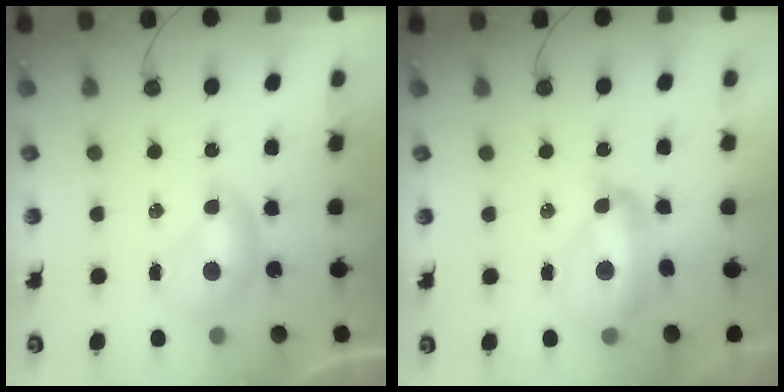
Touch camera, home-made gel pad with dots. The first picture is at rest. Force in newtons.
{"total": 7.7, "press": 7.6, "slide": 1.1}